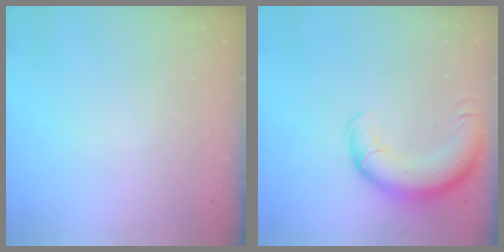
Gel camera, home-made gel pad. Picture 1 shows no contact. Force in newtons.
{"total": 13.7, "press": 13.3, "slide": 3.1}